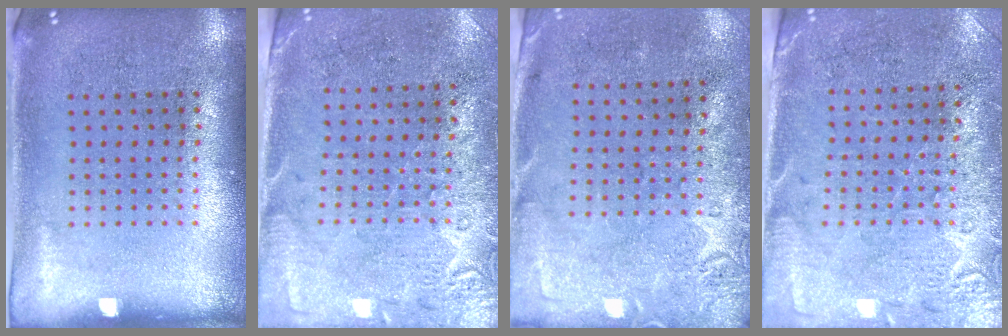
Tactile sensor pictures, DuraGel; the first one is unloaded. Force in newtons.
{"total": 2.7, "press": 2.4, "slide": 1.4}
{"total": 2.8, "press": 2.2, "slide": 1.8}
{"total": 2.9, "press": 2.6, "slide": 1.2}